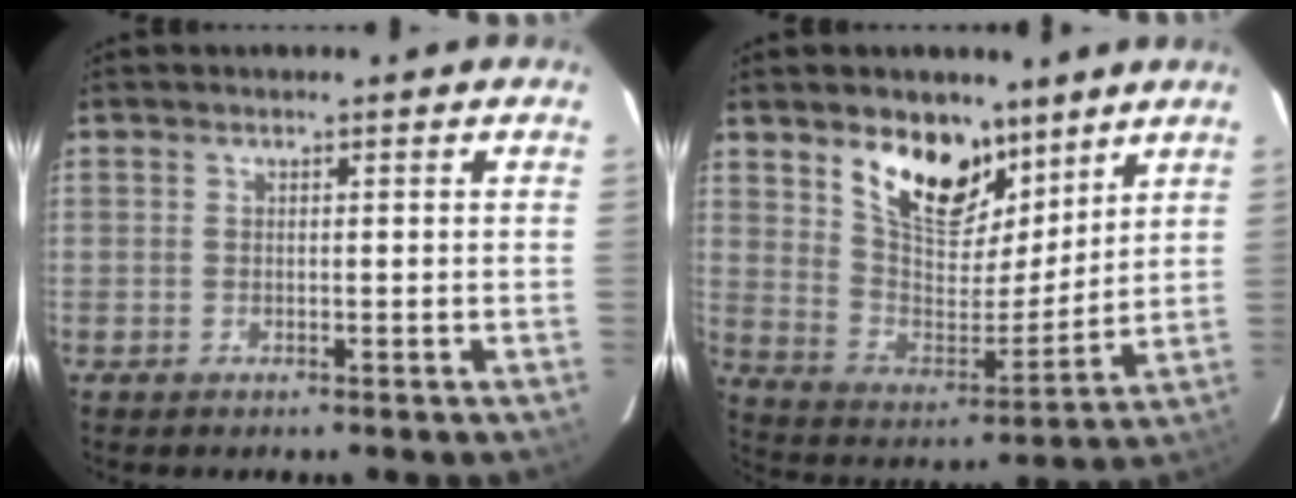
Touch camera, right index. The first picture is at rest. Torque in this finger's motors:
{"motor_torque": [1.08, 1.06, 0.54, 0.10]}